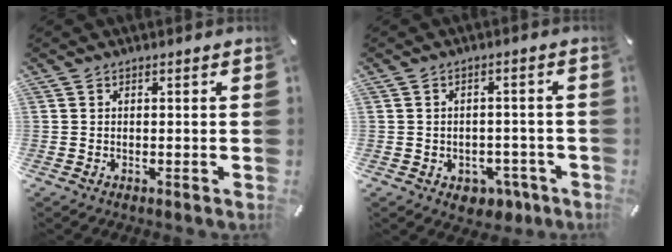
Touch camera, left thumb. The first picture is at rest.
{"total": 4.8, "force": [-1.9, 3.8, 2.2], "torque": [-0.027, 0.012, -0.031]}